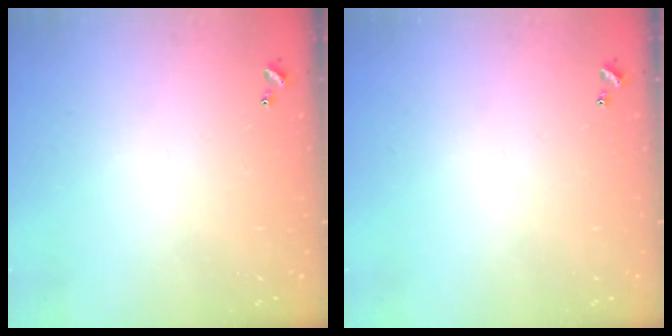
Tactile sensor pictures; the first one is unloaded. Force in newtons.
{"total": 0.0}